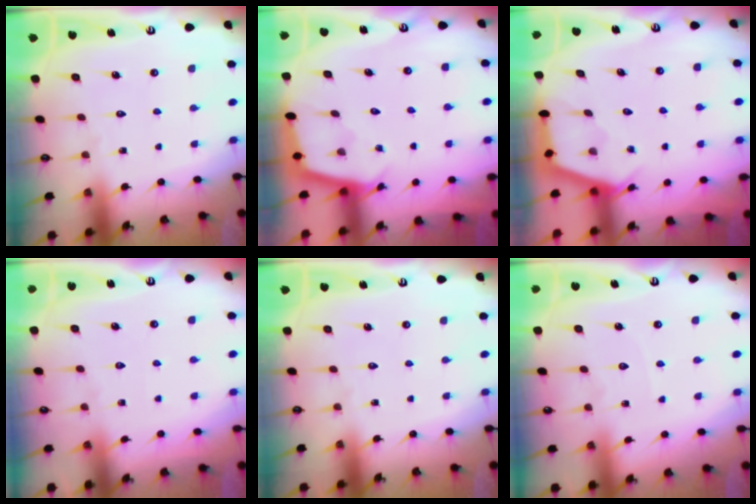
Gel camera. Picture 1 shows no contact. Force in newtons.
{"total": 2.3, "press": 2.3, "slide": 0.2}
{"total": 2.7, "press": 2.7, "slide": 0.3}
{"total": 2.6, "press": 2.6, "slide": 0.4}
{"total": 0.0}
{"total": 2.9, "press": 2.9, "slide": 0.4}